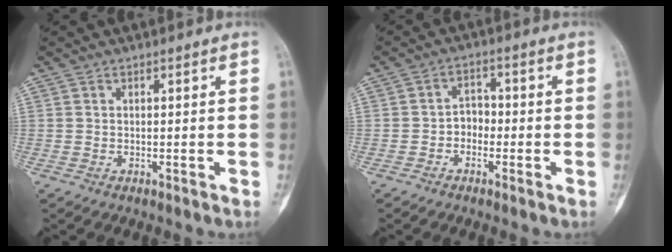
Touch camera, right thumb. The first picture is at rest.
{"total": 3.4, "force": [-1.2, 2.7, 1.7], "torque": [-0.004, 0.019, -0.030]}